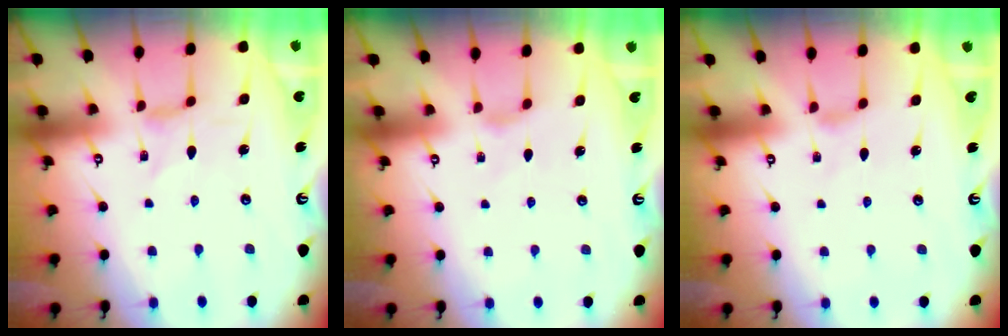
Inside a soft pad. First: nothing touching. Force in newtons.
{"total": 2.0, "press": 2.0, "slide": 0.4}
{"total": 0.9, "press": 0.8, "slide": 0.4}